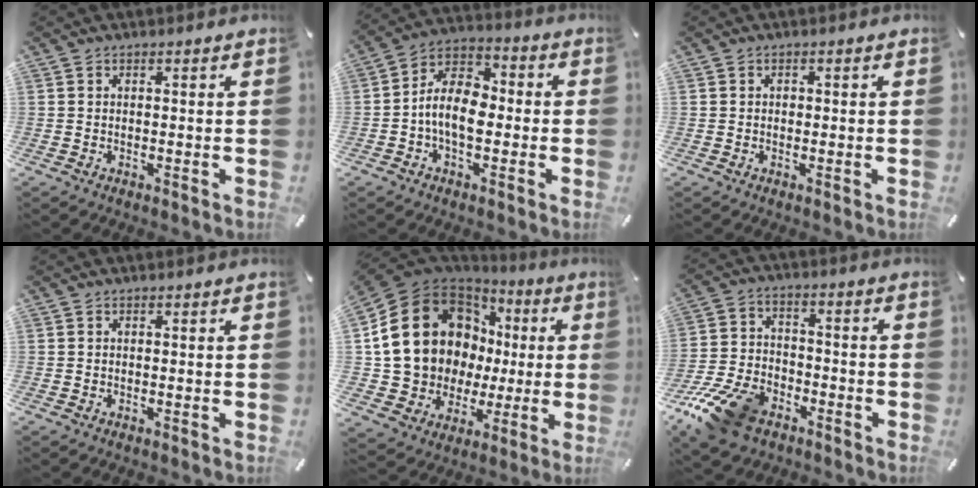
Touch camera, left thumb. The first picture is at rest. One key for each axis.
{"total": 9.6, "fx": -2.3, "fy": 6.2, "fz": 6.9, "tx": -0.146, "ty": 0.010, "tz": -0.042}
{"total": 0.6, "fx": 0.0, "fy": 0.6, "fz": 0.3, "tx": -0.006, "ty": 0.002, "tz": -0.001}
{"total": 0.0}
{"total": 19.4, "fx": 4.4, "fy": 16.5, "fz": 9.2, "tx": -0.183, "ty": -0.031, "tz": 0.109}
{"total": 14.6, "fx": -9.1, "fy": 8.7, "fz": 7.3, "tx": -0.141, "ty": 0.058, "tz": -0.158}